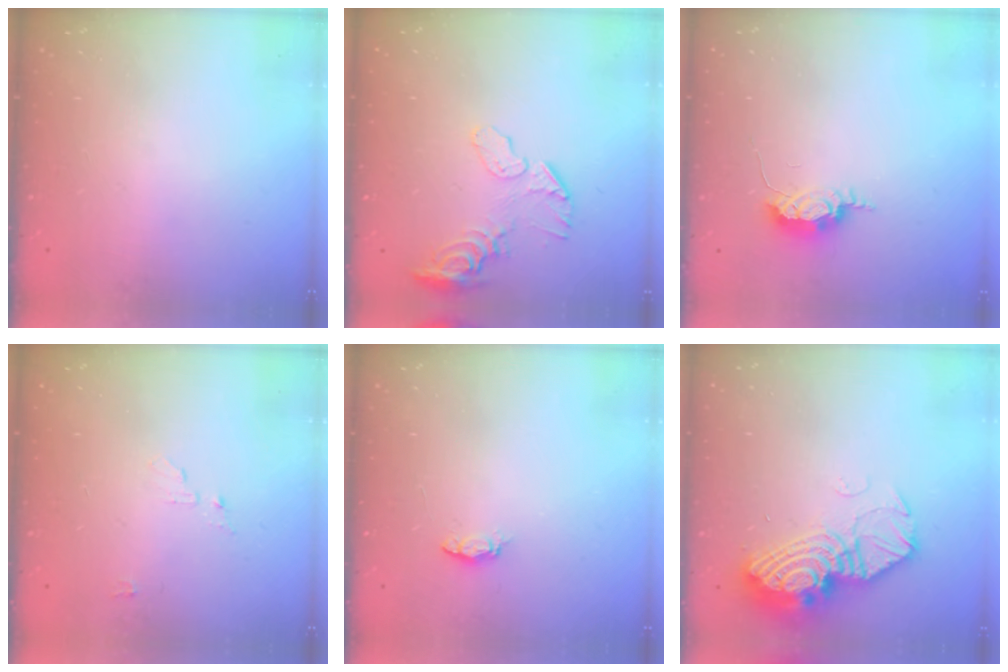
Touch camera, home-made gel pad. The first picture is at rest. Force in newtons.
{"total": 10.3, "press": 10.2, "slide": 1.1}
{"total": 5.8, "press": 5.7, "slide": 0.9}
{"total": 3.9, "press": 3.9, "slide": 0.3}
{"total": 2.5, "press": 2.5, "slide": 0.4}
{"total": 15.3, "press": 15.3, "slide": 0.9}